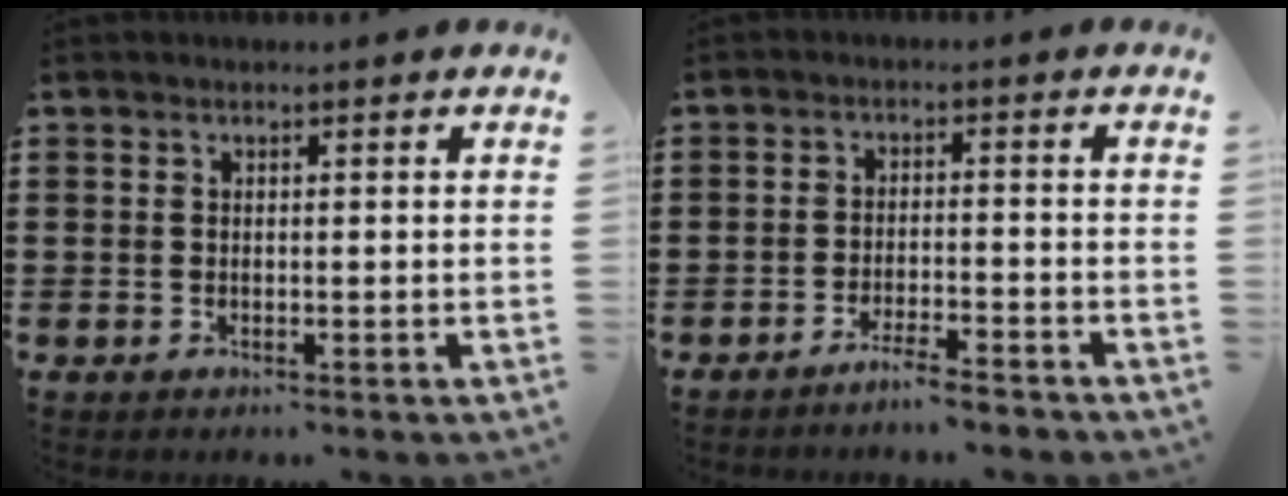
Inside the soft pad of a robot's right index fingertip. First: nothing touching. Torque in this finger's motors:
{"motor_torque": [1.28, 0.86, 0.02, 0.01]}